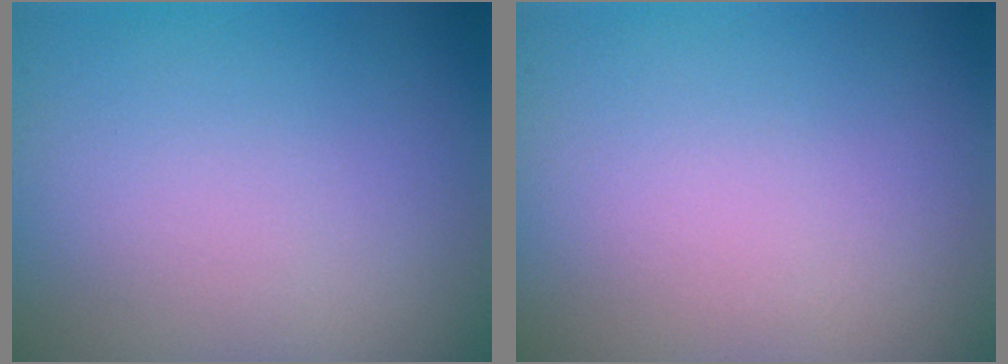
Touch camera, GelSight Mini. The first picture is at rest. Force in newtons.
{"total": 0.0}